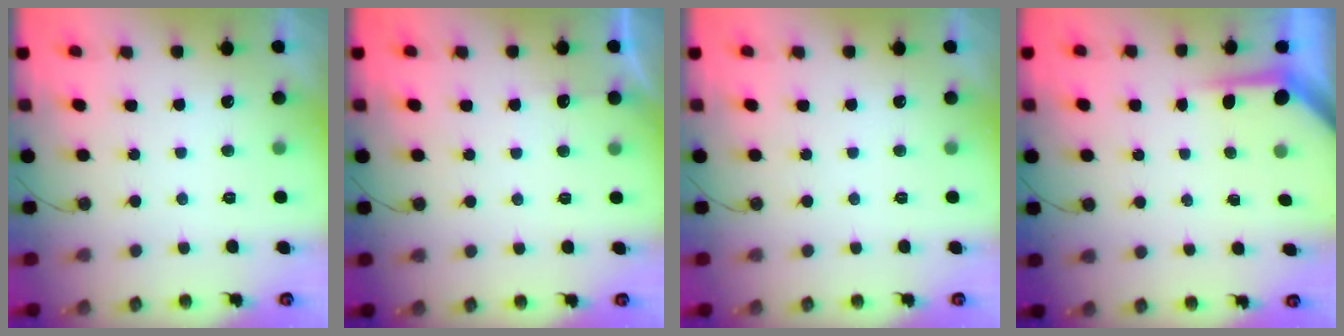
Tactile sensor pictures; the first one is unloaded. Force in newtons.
{"total": 2.7, "press": 2.7, "slide": 0.3}
{"total": 0.0}
{"total": 3.9, "press": 3.9, "slide": 0.4}